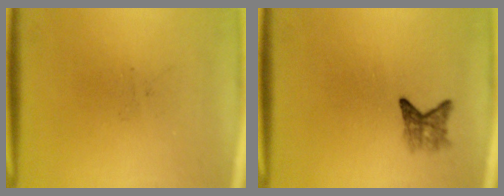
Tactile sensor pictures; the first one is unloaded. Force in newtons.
{"total": 2.3}